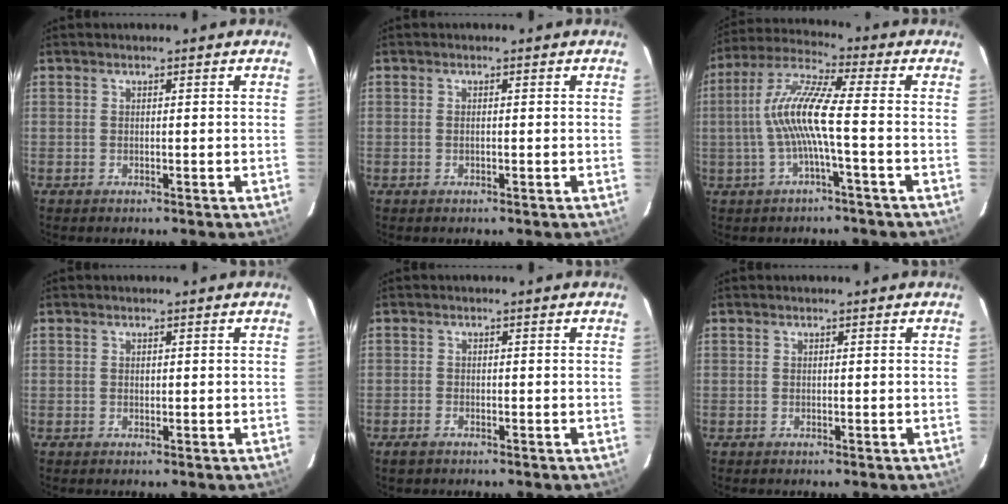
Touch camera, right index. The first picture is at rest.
{"total": 0.7, "force": [-0.1, 0.5, 0.5], "torque": [-0.011, 0.001, -0.003]}
{"total": 10.4, "force": [-1.6, 0.3, 10.3], "torque": [-0.211, 0.011, -0.030]}
{"total": 0.7, "force": [0.1, 0.6, 0.3], "torque": [-0.003, 0.002, 0.003]}
{"total": 1.8, "force": [-1.4, 0.9, 0.7], "torque": [-0.019, -0.002, -0.026]}
{"total": 0.0}